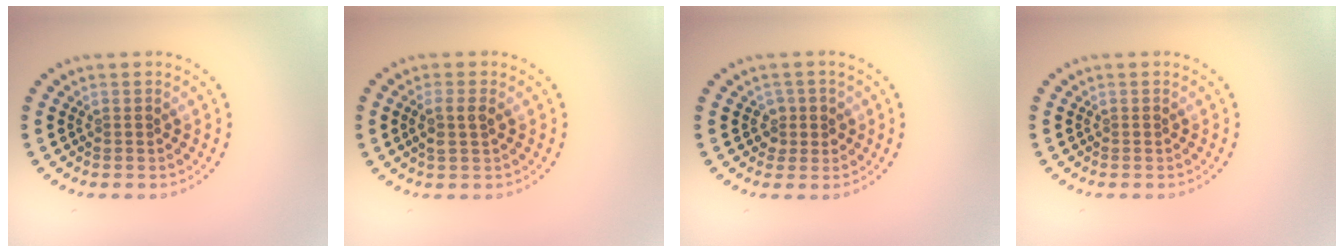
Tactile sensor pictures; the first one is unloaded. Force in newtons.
{"total": 1.8, "press": 1.7, "slide": 0.8}
{"total": 1.4, "press": 1.2, "slide": 0.6}
{"total": 0.0}